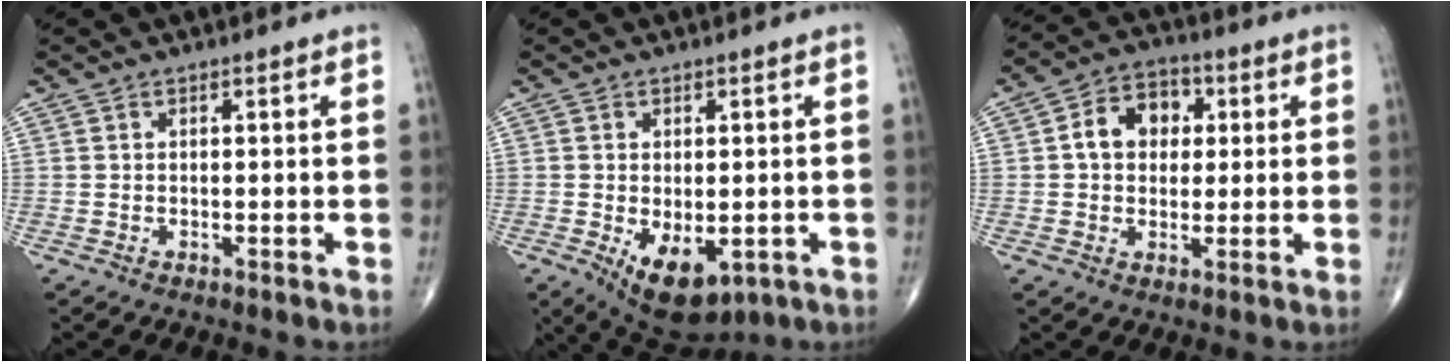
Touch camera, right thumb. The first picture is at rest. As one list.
[{"total": 9.7, "force": [-3.1, 5.4, 7.5], "torque": [-0.103, -0.011, -0.031]}, {"total": 9.1, "force": [1.6, 7.0, 5.6], "torque": [-0.063, 0.016, 0.018]}]